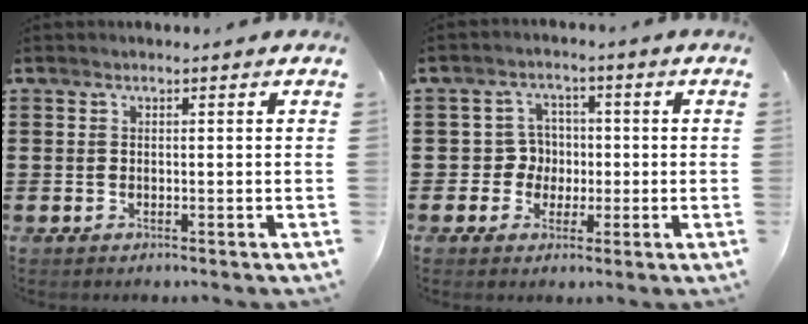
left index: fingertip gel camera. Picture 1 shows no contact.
{"total": 4.5, "force": [-0.4, 4.4, 1.1], "torque": [-0.039, 0.012, -0.011]}